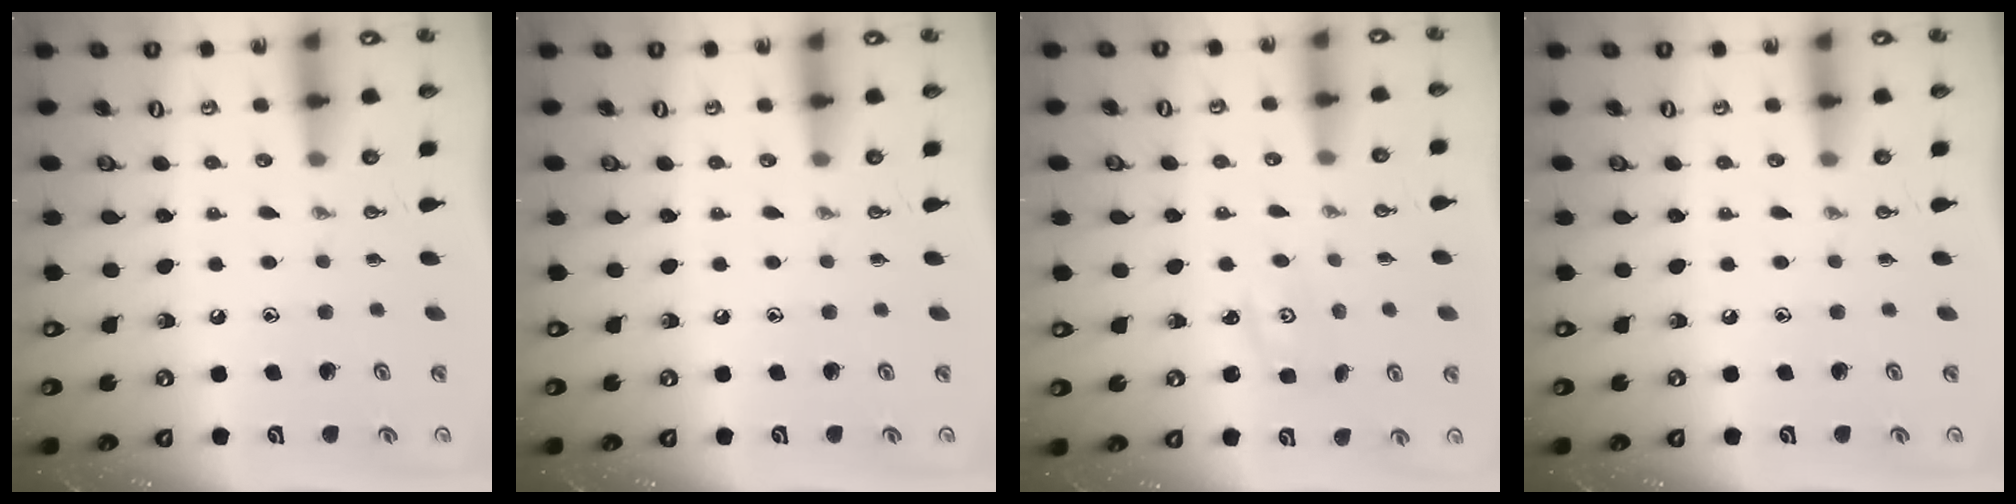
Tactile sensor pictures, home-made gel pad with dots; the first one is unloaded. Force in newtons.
{"total": 0.0}
{"total": 2.3, "press": 2.3, "slide": 0.3}
{"total": 0.0}